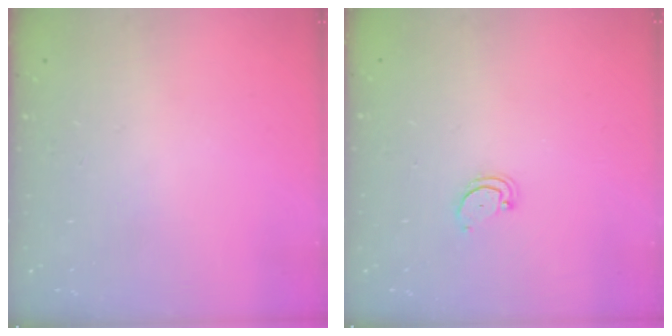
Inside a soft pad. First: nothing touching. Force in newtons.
{"total": 2.7, "press": 2.7, "slide": 0.3}